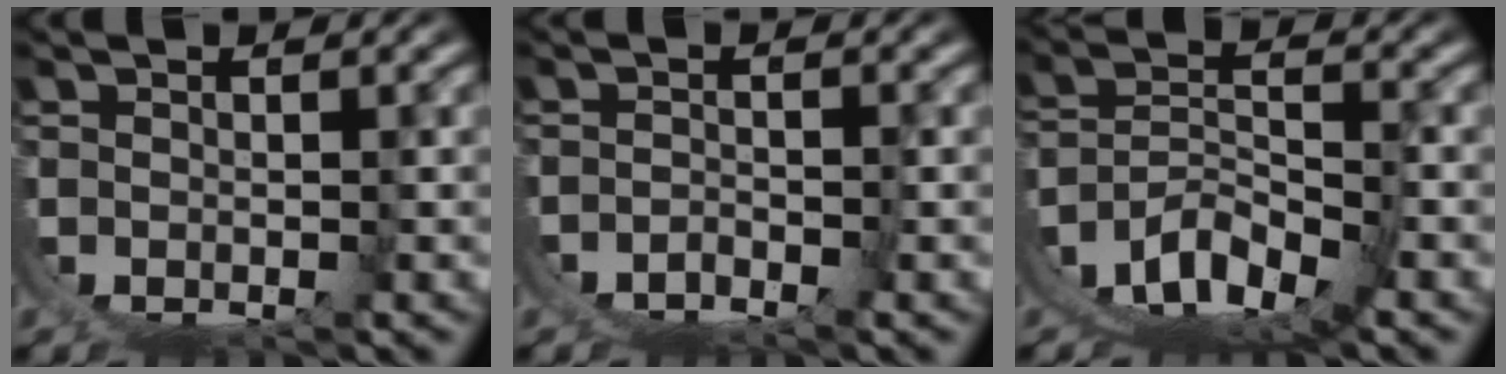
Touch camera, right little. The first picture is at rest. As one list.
[{"total": 3.4, "force": [-1.2, 2.8, 1.4], "torque": [-0.043, -0.013, -0.016]}, {"total": 11.2, "force": [-0.9, 9.0, 6.6], "torque": [-0.170, -0.041, -0.007]}]